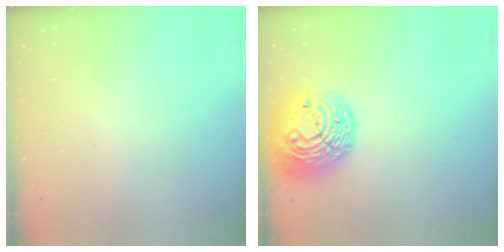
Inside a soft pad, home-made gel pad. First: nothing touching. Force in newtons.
{"total": 23.2, "press": 23.2, "slide": 1.6}